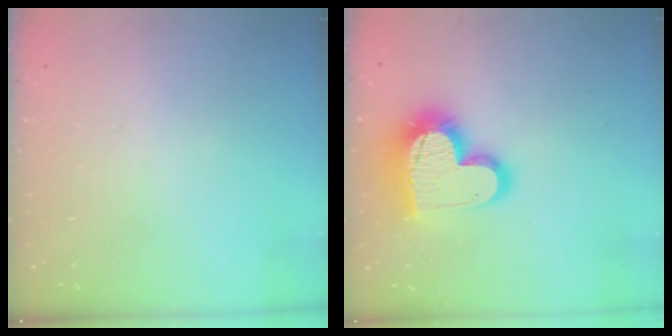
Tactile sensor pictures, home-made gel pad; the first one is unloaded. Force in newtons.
{"total": 18.3, "press": 18.2, "slide": 1.6}